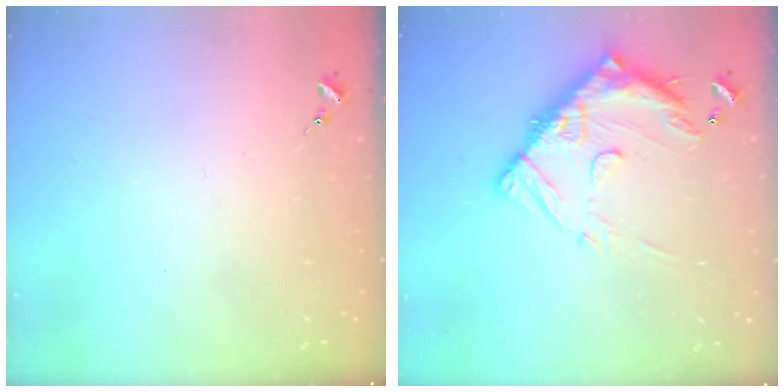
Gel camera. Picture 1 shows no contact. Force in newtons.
{"total": 16.1, "press": 16.0, "slide": 1.3}